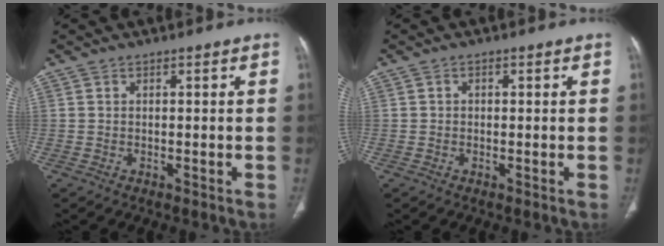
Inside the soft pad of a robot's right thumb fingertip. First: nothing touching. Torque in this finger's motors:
{"motor_torque": [0.05, -0.24, -0.23, 0.17, 0.04]}